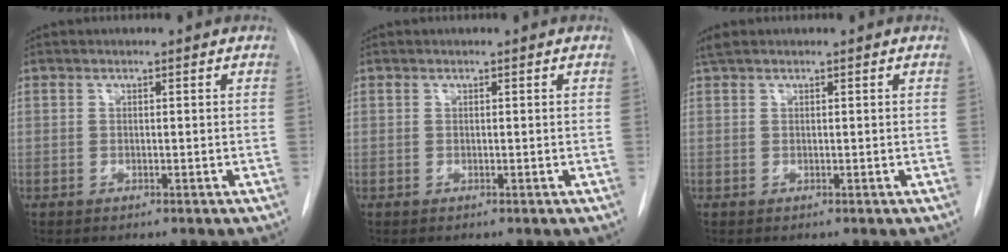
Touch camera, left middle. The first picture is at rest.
{"total": 0.0}
{"total": 1.4, "force": [1.2, 0.3, 0.7], "torque": [-0.019, 0.020, 0.025]}